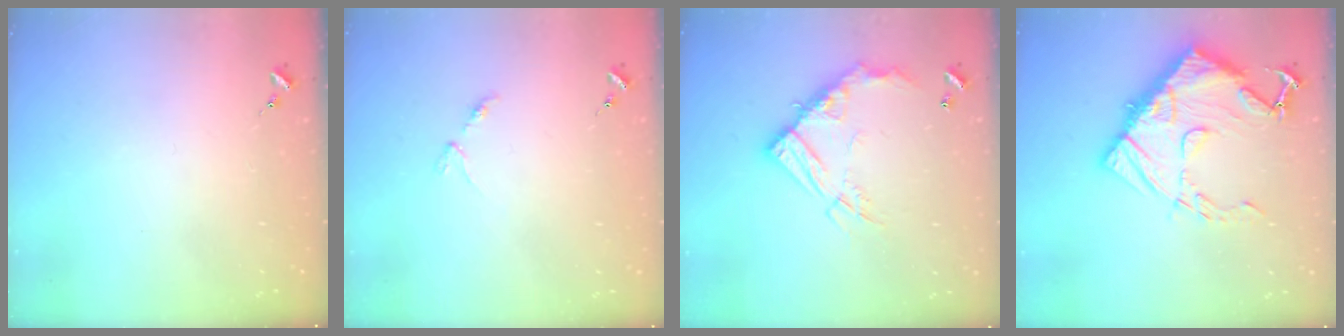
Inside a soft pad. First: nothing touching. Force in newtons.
{"total": 2.8, "press": 2.8, "slide": 0.5}
{"total": 16.2, "press": 16.2, "slide": 1.4}
{"total": 22.1, "press": 22.0, "slide": 2.0}